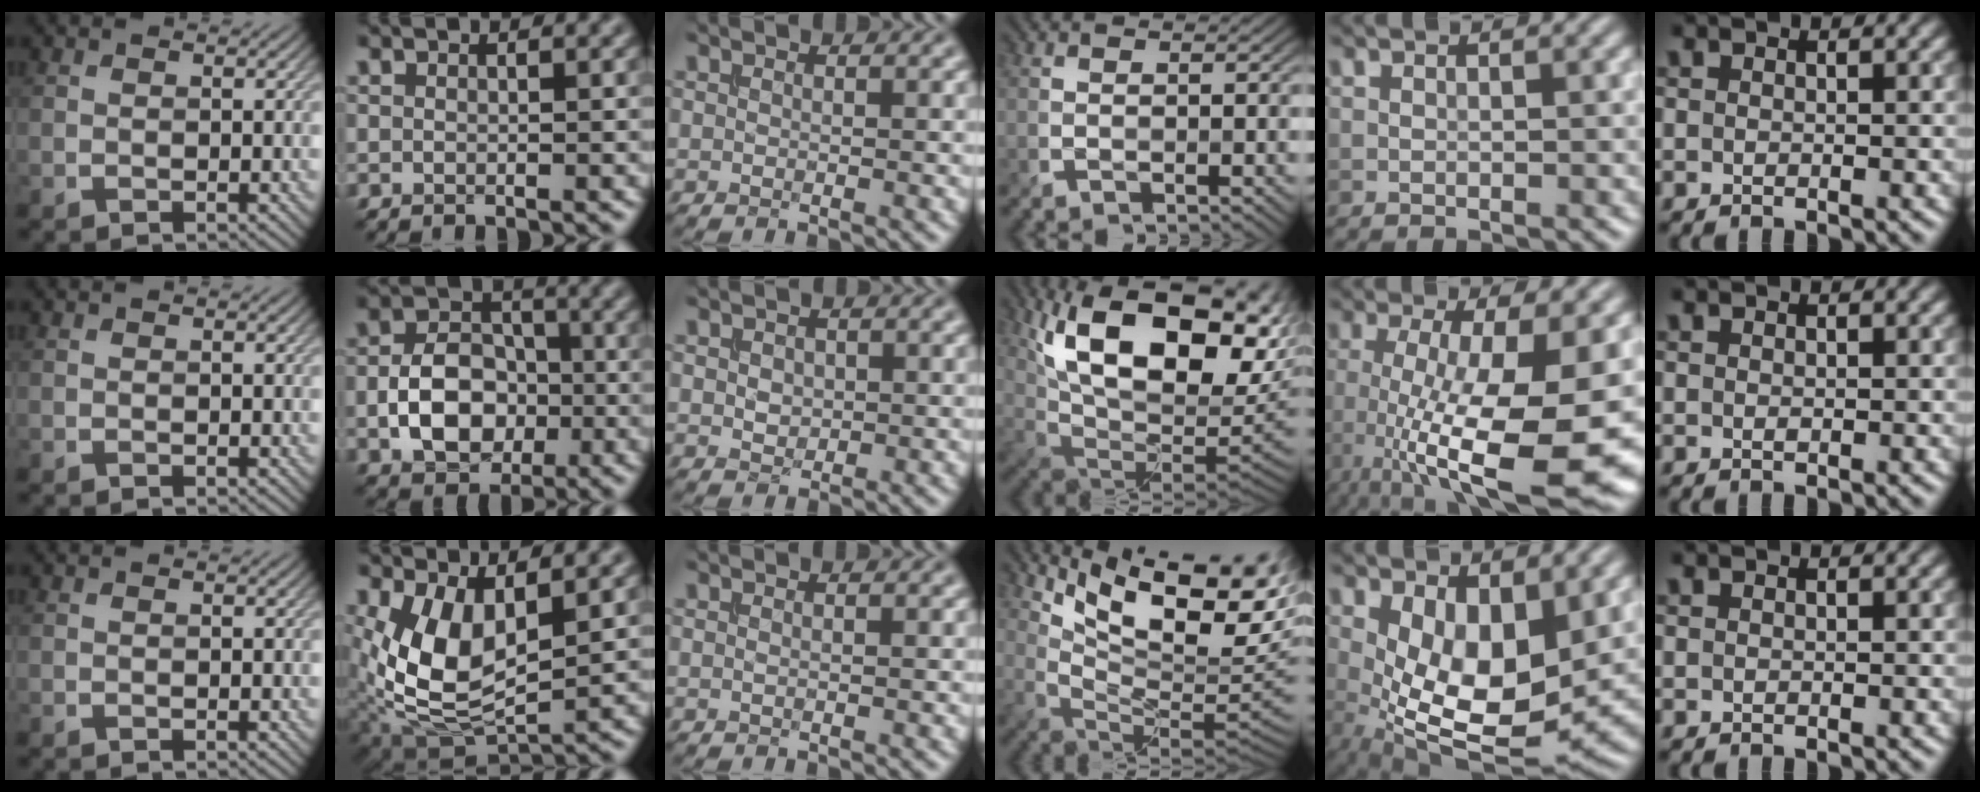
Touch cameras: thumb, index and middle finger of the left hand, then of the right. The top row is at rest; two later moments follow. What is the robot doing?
{"motion": "insert", "object": "drawer"}